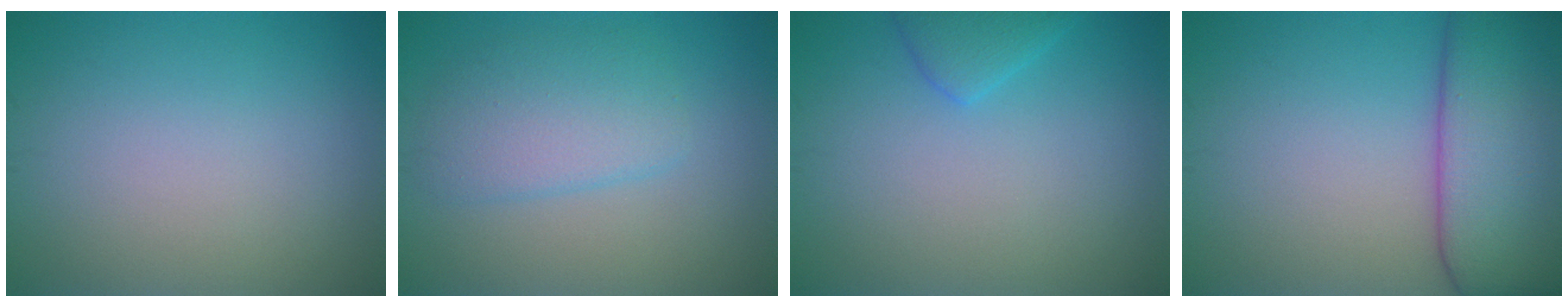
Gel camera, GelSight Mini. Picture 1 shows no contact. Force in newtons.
{"total": 3.9, "press": 3.9, "slide": 0.1}
{"total": 2.0, "press": 1.9, "slide": 0.2}
{"total": 11.0, "press": 11.0, "slide": 0.8}